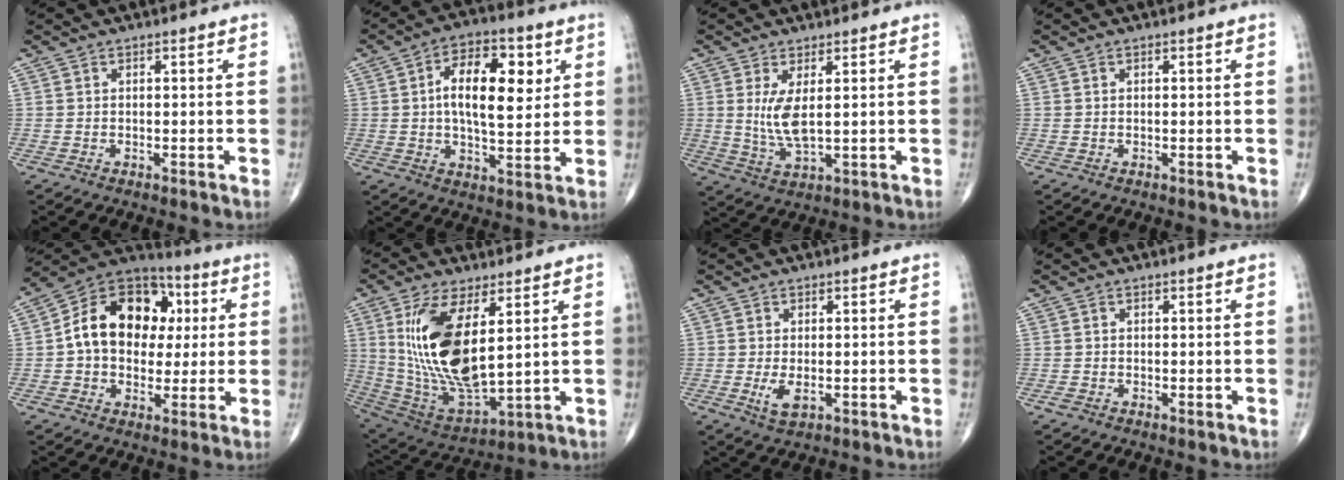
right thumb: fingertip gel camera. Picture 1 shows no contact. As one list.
[{"total": 13.9, "force": [3.1, 6.7, 11.7], "torque": [-0.165, -0.005, 0.048]}, {"total": 5.9, "force": [1.2, 1.8, 5.5], "torque": [-0.117, -0.024, 0.032]}, {"total": 0.0}, {"total": 18.0, "force": [2.1, 13.2, 12.0], "torque": [-0.154, 0.027, 0.026]}, {"total": 19.2, "force": [4.8, 8.0, 16.8], "torque": [-0.334, -0.030, 0.108]}, {"total": 3.3, "force": [-0.7, 1.6, 2.8], "torque": [-0.056, -0.008, -0.009]}, {"total": 0.9, "force": [-0.4, 0.6, 0.6], "torque": [-0.015, 0.000, -0.009]}]